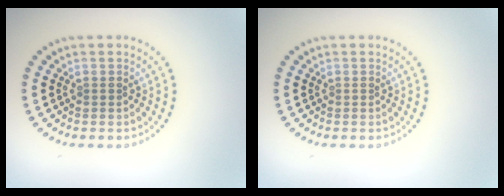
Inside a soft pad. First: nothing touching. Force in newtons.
{"total": 0.0}